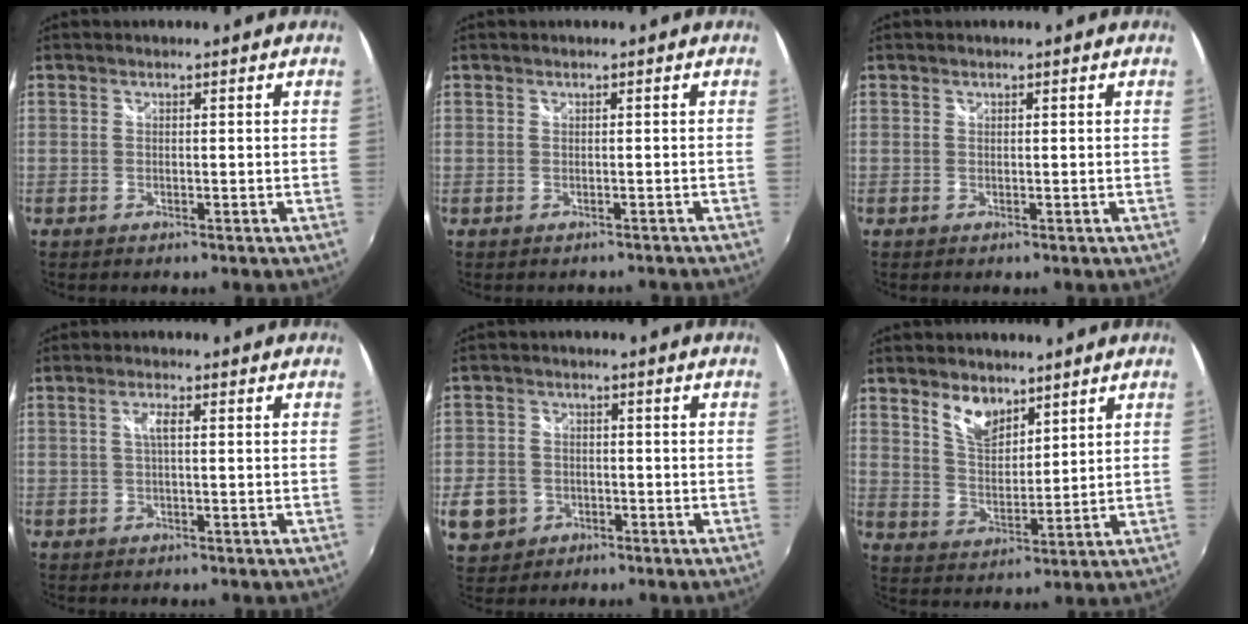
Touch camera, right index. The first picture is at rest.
{"total": 1.5, "force": [-0.9, 1.1, 0.1], "torque": [0.000, 0.005, -0.009]}
{"total": 0.0}
{"total": 2.1, "force": [0.2, 0.3, 2.0], "torque": [-0.039, 0.003, 0.002]}
{"total": 8.3, "force": [-2.9, 7.2, 2.9], "torque": [-0.089, 0.014, -0.043]}
{"total": 8.1, "force": [5.4, 4.2, 4.3], "torque": [-0.071, 0.005, 0.106]}